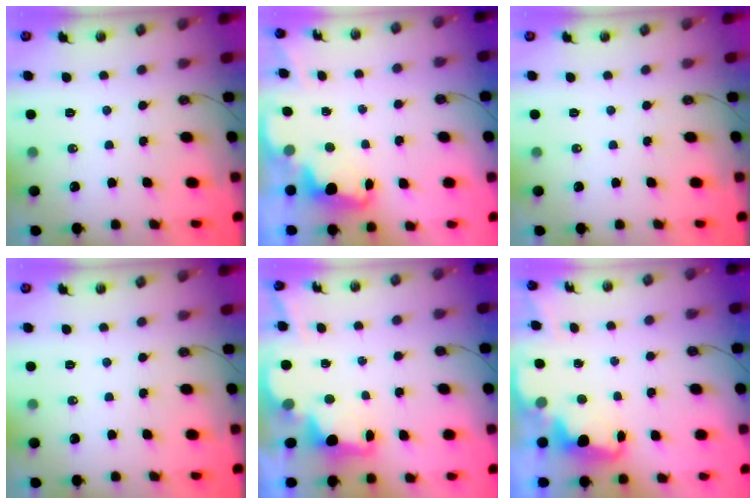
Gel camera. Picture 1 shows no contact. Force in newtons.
{"total": 2.3, "press": 2.2, "slide": 0.6}
{"total": 0.0}
{"total": 0.0}
{"total": 2.6, "press": 2.5, "slide": 0.8}
{"total": 2.4, "press": 2.4, "slide": 0.5}